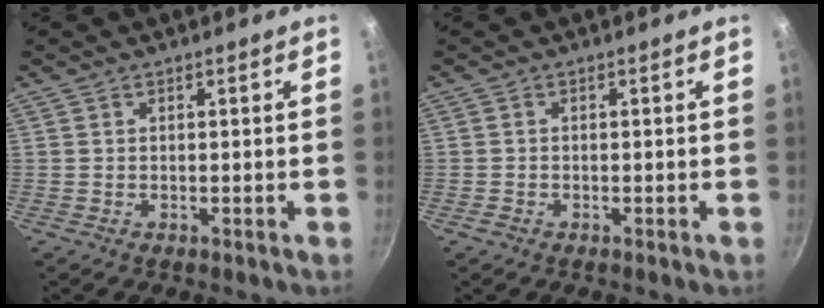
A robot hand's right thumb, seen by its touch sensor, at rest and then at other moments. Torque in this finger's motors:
{"motor_torque": [0.43, 0.56, -0.28, 0.18, 0.04]}